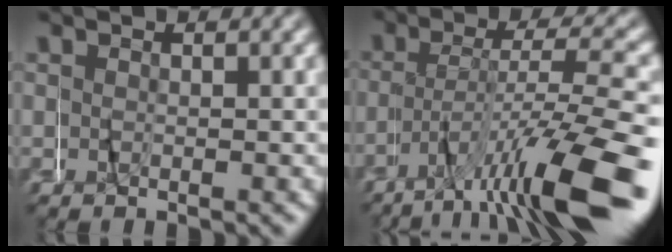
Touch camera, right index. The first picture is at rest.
{"total": 8.2, "force": [-4.8, 0.9, 6.6], "torque": [-0.093, 0.003, -0.075]}